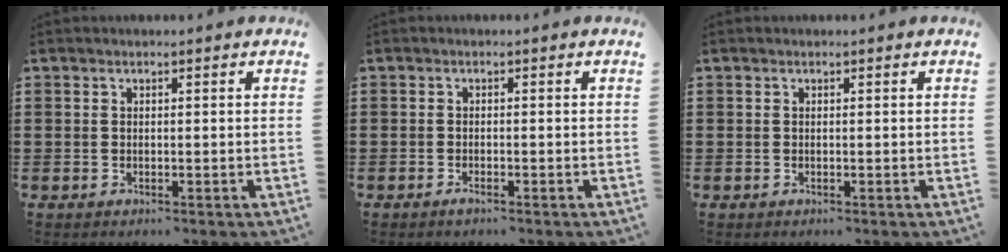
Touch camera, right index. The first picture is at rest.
{"total": 0.9, "force": [-0.7, 0.1, 0.5], "torque": [-0.011, -0.004, -0.012]}
{"total": 0.0}